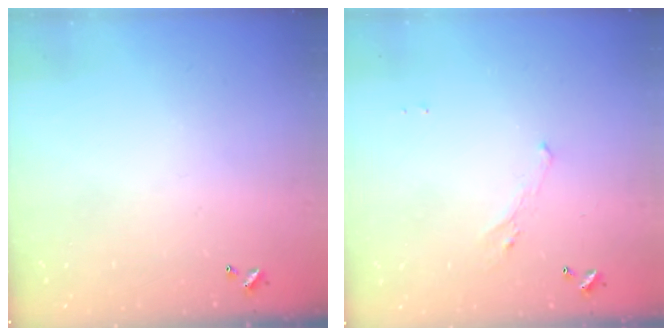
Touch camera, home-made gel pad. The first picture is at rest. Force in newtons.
{"total": 0.8, "press": 0.4, "slide": 0.7}